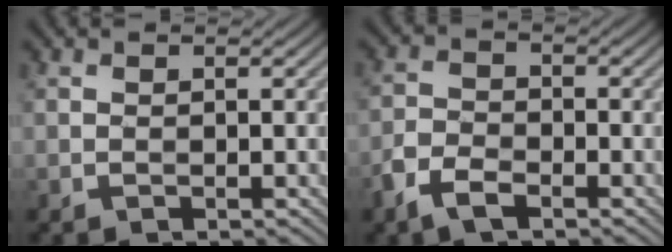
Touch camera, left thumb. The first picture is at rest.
{"total": 4.6, "force": [-3.1, 2.1, 2.7], "torque": [-0.061, -0.006, -0.070]}